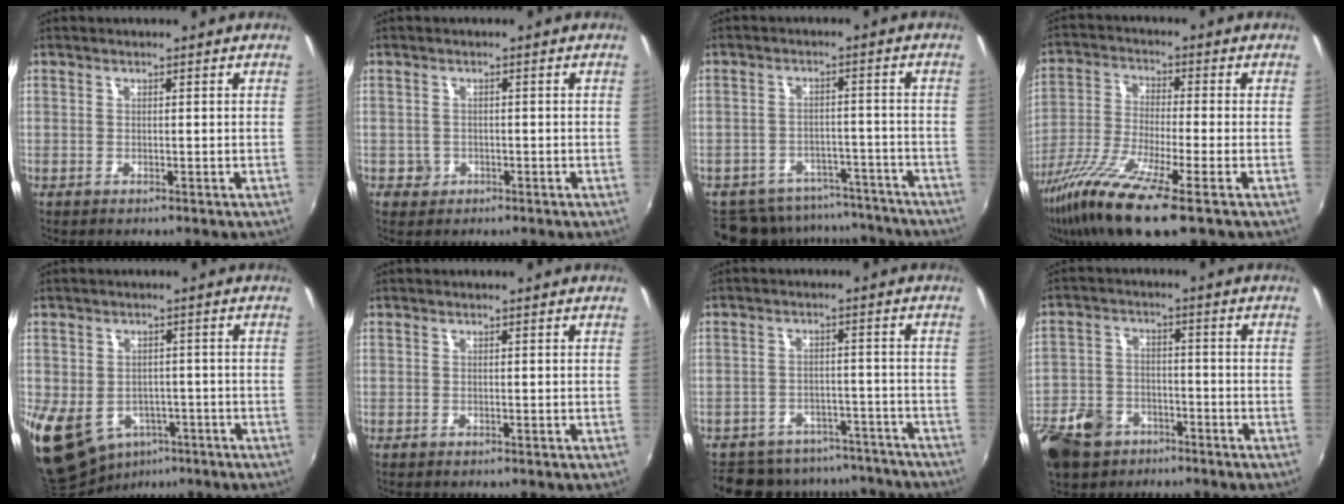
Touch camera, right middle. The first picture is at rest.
{"total": 2.0, "force": [-0.6, 1.9, 0.3], "torque": [-0.007, -0.001, -0.006]}
{"total": 13.2, "force": [-11.6, 5.7, 2.6], "torque": [-0.059, 0.024, -0.145]}
{"total": 13.5, "force": [-7.7, 1.3, 11.0], "torque": [-0.233, -0.041, -0.151]}
{"total": 13.1, "force": [-5.1, 10.0, 6.9], "torque": [-0.165, -0.022, -0.061]}
{"total": 0.0}
{"total": 15.0, "force": [-13.2, 6.2, 3.6], "torque": [-0.079, 0.025, -0.163]}
{"total": 12.9, "force": [-7.7, 8.5, 5.9], "torque": [-0.165, -0.002, -0.132]}